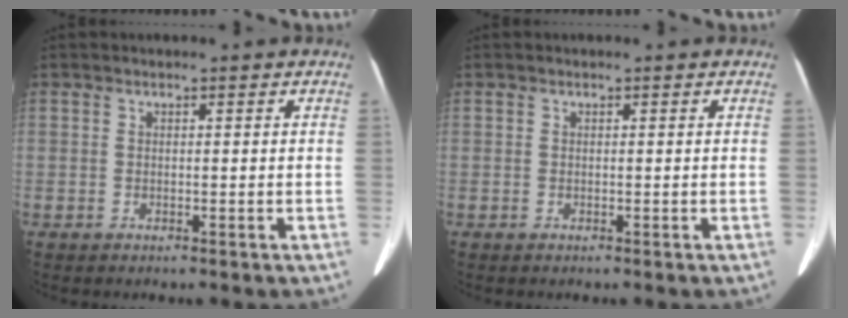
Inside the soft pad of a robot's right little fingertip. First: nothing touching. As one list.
[{"total": 0.0}]